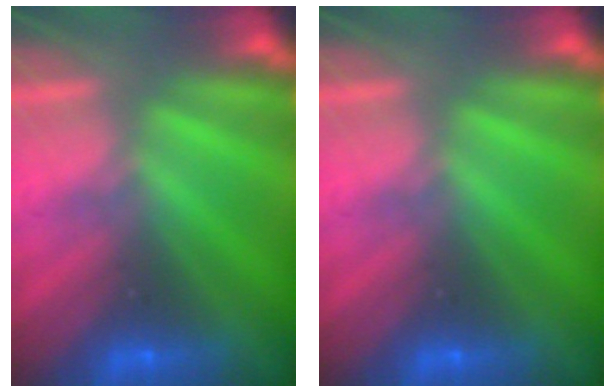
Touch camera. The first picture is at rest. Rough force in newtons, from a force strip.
{"total": 0.0}